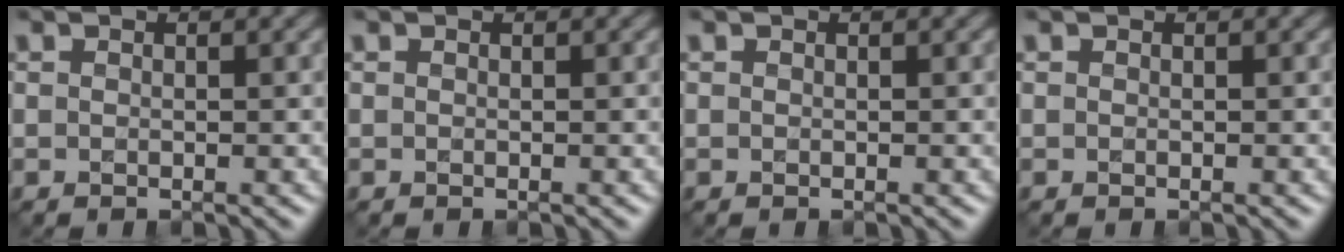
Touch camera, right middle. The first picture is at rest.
{"total": 0.0}
{"total": 0.0}
{"total": 0.0}